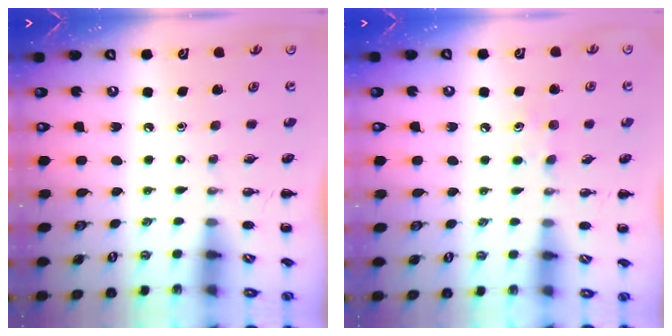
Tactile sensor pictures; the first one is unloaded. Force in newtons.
{"total": 4.4, "press": 4.2, "slide": 1.2}